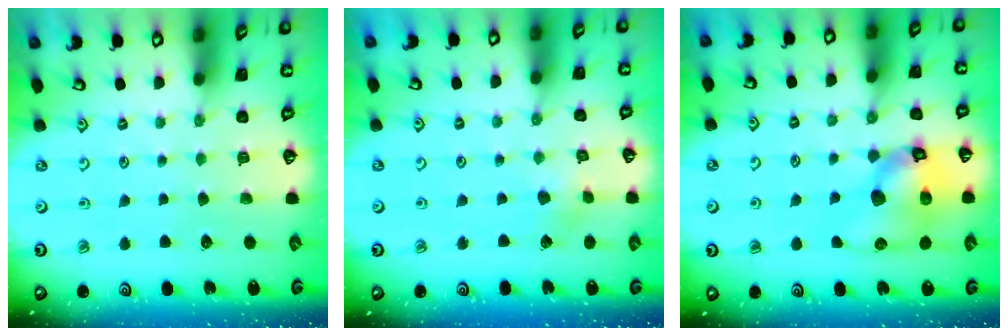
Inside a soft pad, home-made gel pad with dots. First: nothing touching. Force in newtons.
{"total": 3.3, "press": 3.3, "slide": 0.3}
{"total": 15.9, "press": 15.7, "slide": 2.6}